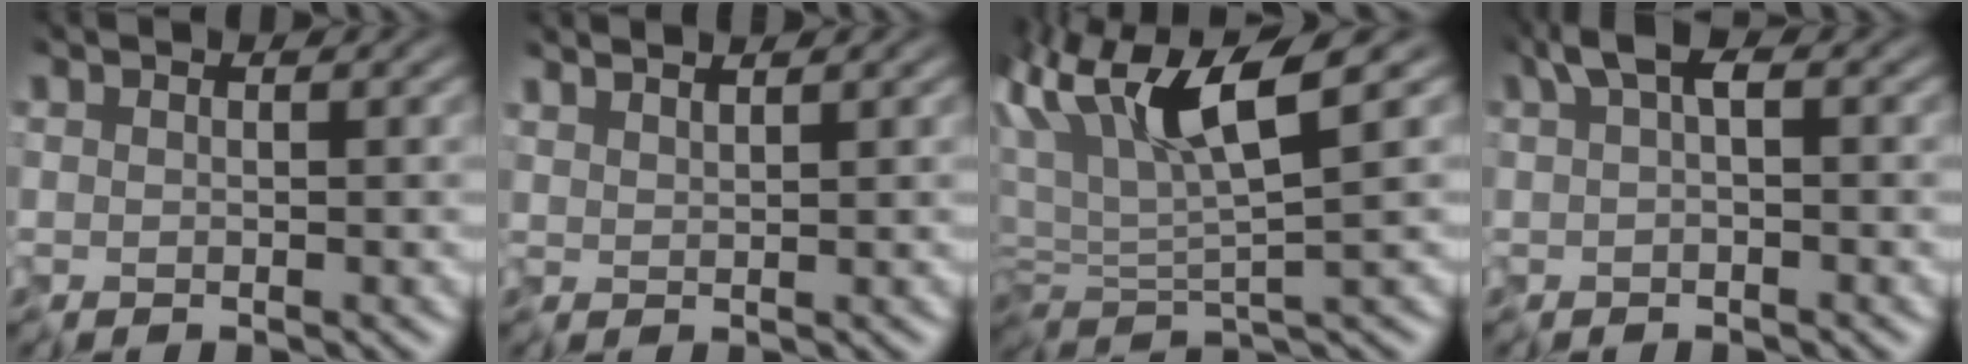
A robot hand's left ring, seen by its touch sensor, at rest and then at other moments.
{"total": 1.6, "force": [1.3, 0.3, 0.9], "torque": [-0.007, 0.009, 0.010]}
{"total": 8.0, "force": [2.5, 1.8, 7.4], "torque": [-0.139, 0.014, 0.043]}
{"total": 2.5, "force": [0.4, 1.2, 2.1], "torque": [-0.049, 0.006, 0.009]}